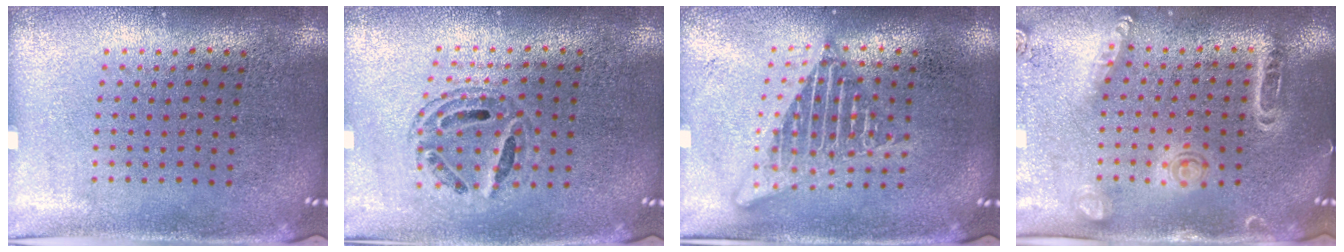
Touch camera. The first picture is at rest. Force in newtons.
{"total": 0.7, "press": 0.7, "slide": 0.2}
{"total": 2.4, "press": 2.4, "slide": 0.2}
{"total": 1.6, "press": 1.5, "slide": 0.4}